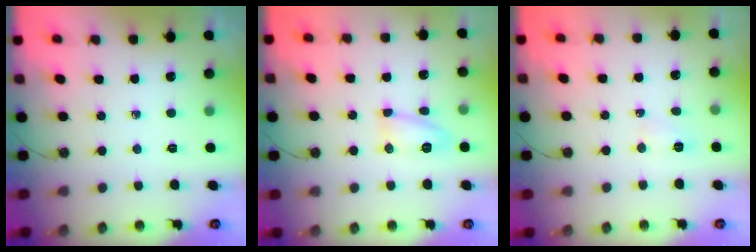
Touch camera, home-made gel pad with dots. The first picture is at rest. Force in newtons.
{"total": 7.3, "press": 7.3, "slide": 0.5}
{"total": 3.3, "press": 3.3, "slide": 0.6}